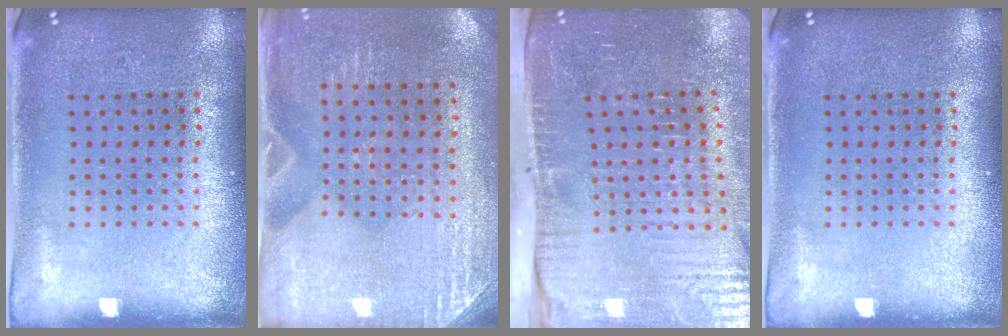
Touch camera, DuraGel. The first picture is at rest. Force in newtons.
{"total": 2.8, "press": 2.6, "slide": 1.2}
{"total": 4.8, "press": 4.1, "slide": 2.4}
{"total": 0.0}